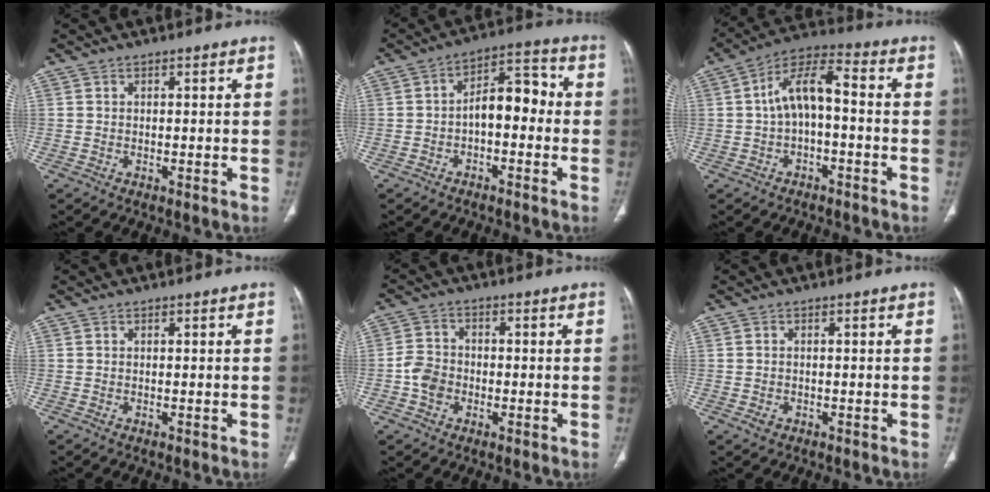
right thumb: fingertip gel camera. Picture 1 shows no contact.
{"total": 8.8, "force": [-1.3, 4.8, 7.3], "torque": [-0.089, 0.044, -0.031]}
{"total": 9.7, "force": [-0.5, 4.7, 8.4], "torque": [-0.150, 0.045, -0.017]}
{"total": 0.0}
{"total": 5.2, "force": [-1.4, 4.1, 2.7], "torque": [-0.043, 0.016, -0.033]}
{"total": 1.3, "force": [-0.6, 1.0, 0.6], "torque": [-0.012, 0.005, -0.006]}